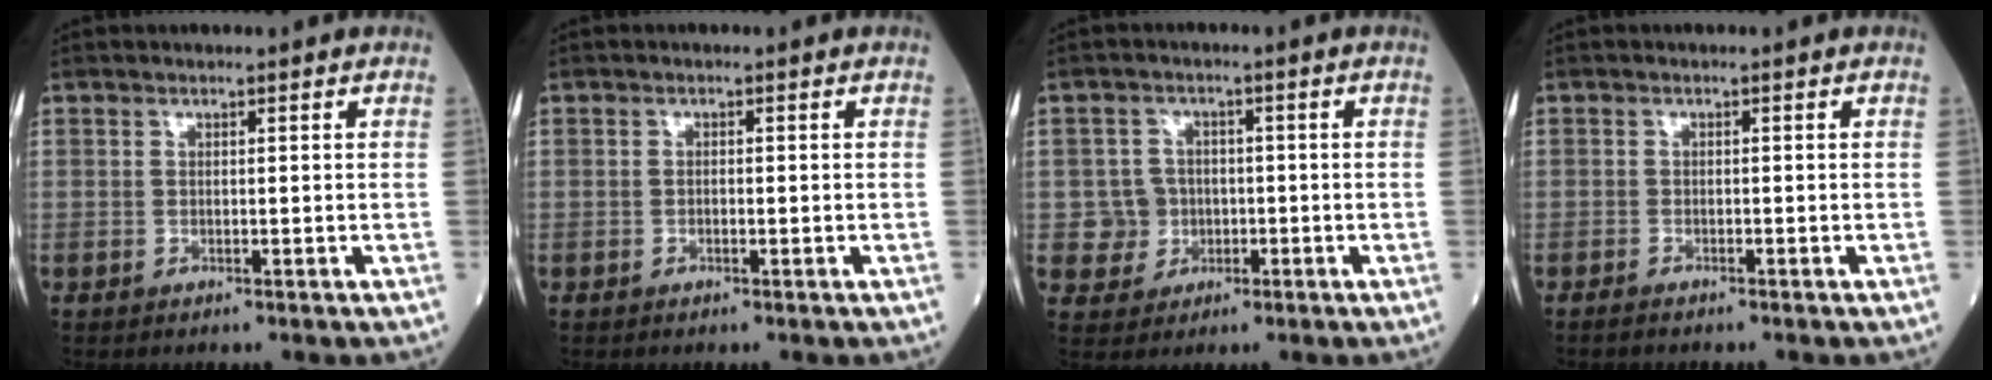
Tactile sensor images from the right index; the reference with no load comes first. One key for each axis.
{"total": 0.6, "fx": -0.1, "fy": 0.3, "fz": 0.5, "tx": -0.010, "ty": 0.002, "tz": 0.000}
{"total": 4.6, "fx": -0.6, "fy": 4.6, "fz": 0.3, "tx": 0.002, "ty": 0.011, "tz": -0.005}
{"total": 1.1, "fx": -1.0, "fy": 0.1, "fz": 0.4, "tx": -0.013, "ty": -0.003, "tz": -0.018}